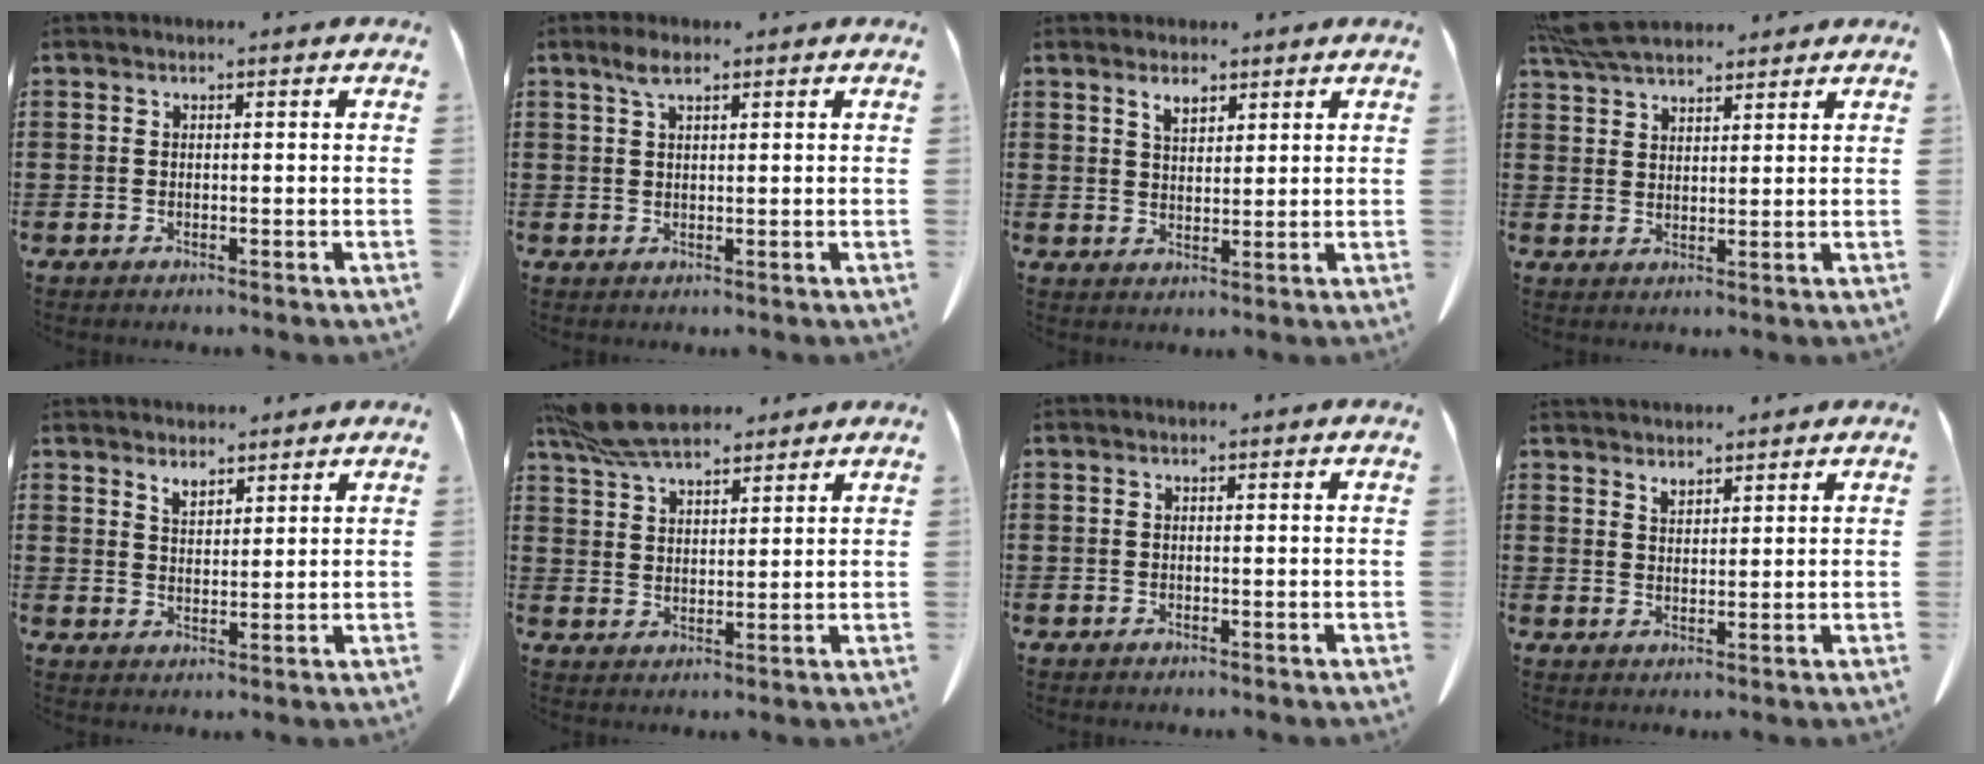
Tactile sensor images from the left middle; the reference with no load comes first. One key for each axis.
{"total": 2.2, "fx": 1.3, "fy": 0.9, "fz": 1.6, "tx": -0.036, "ty": 0.003, "tz": 0.024}
{"total": 3.0, "fx": 2.3, "fy": 1.4, "fz": 1.4, "tx": -0.025, "ty": 0.000, "tz": 0.041}
{"total": 6.4, "fx": 5.7, "fy": 1.6, "fz": 2.4, "tx": -0.066, "ty": -0.008, "tz": 0.111}
{"total": 3.2, "fx": 3.0, "fy": 1.0, "fz": 0.4, "tx": -0.016, "ty": -0.006, "tz": 0.058}
{"total": 8.6, "fx": 7.3, "fy": 2.6, "fz": 3.8, "tx": -0.097, "ty": -0.011, "tz": 0.139}
{"total": 0.0}
{"total": 2.4, "fx": 2.4, "fy": 0.5, "fz": 0.2, "tx": -0.008, "ty": -0.004, "tz": 0.047}